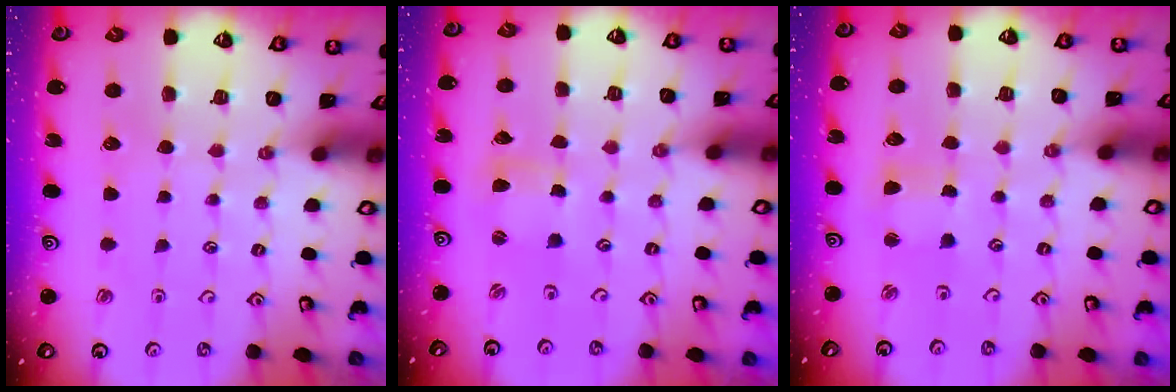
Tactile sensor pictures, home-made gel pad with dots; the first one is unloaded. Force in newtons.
{"total": 2.5, "press": 2.5, "slide": 0.3}
{"total": 2.5, "press": 2.5, "slide": 0.3}